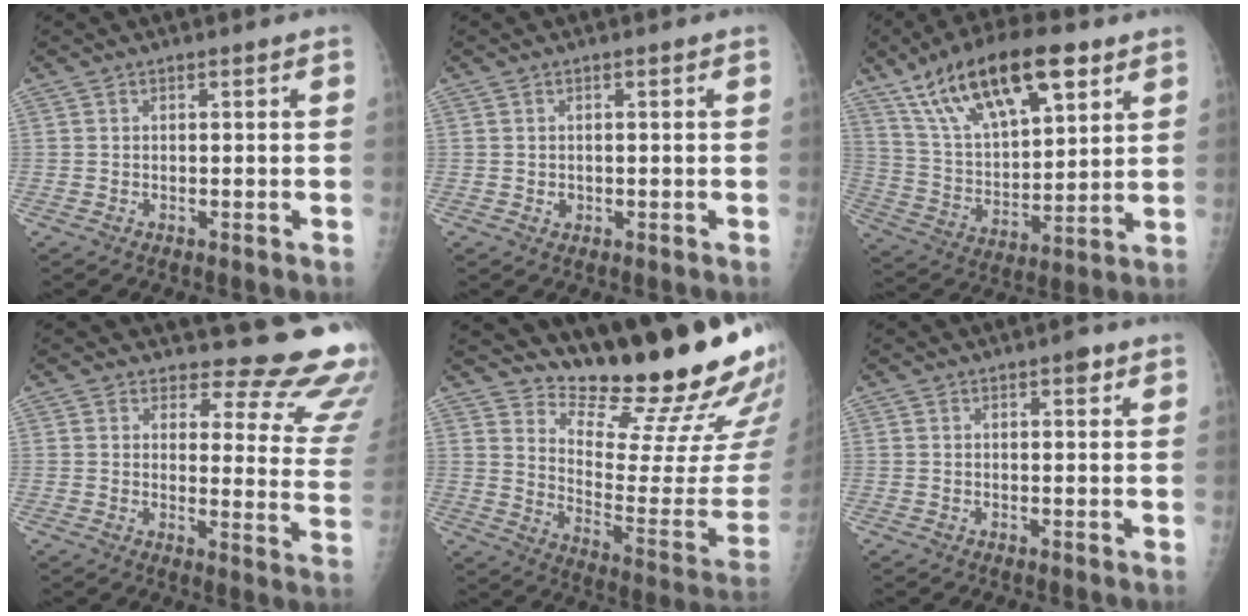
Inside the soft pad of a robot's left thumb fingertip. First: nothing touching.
{"total": 0.9, "force": [-0.1, 0.8, 0.4], "torque": [-0.003, 0.001, 0.002]}
{"total": 21.8, "force": [12.4, 8.9, 15.5], "torque": [-0.241, -0.030, 0.227]}
{"total": 17.3, "force": [16.2, 4.7, 3.7], "torque": [0.007, -0.166, 0.158]}
{"total": 21.5, "force": [18.8, 3.1, 9.9], "torque": [-0.110, -0.175, 0.269]}
{"total": 1.8, "force": [1.1, 0.7, 1.2], "torque": [-0.011, -0.002, 0.012]}